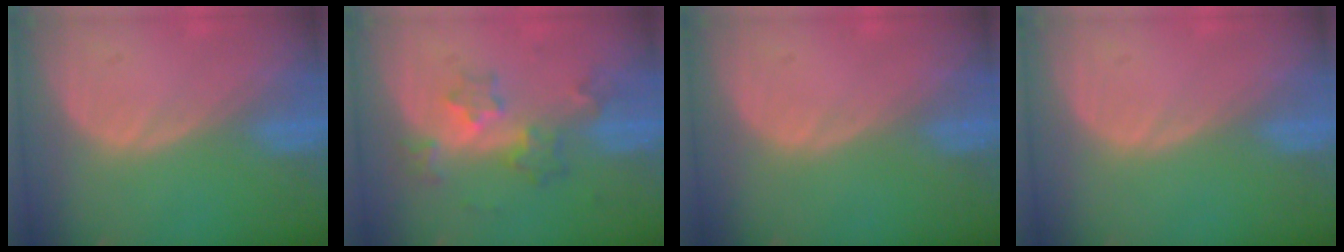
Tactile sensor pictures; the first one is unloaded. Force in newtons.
{"total": 6.1, "press": 5.5, "slide": 2.5}
{"total": 0.0}
{"total": 0.0}